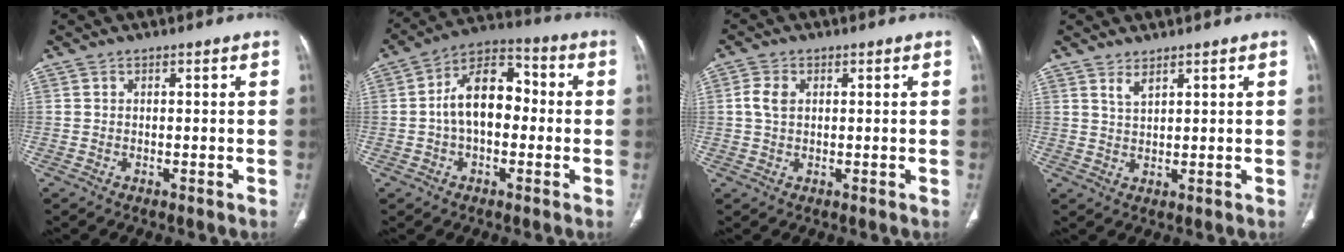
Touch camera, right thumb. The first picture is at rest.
{"total": 12.8, "force": [-0.2, 7.9, 10.0], "torque": [-0.154, 0.038, -0.015]}
{"total": 3.7, "force": [0.8, 2.4, 2.6], "torque": [-0.058, 0.005, 0.017]}
{"total": 2.4, "force": [1.8, 0.8, 1.3], "torque": [-0.025, -0.014, 0.043]}